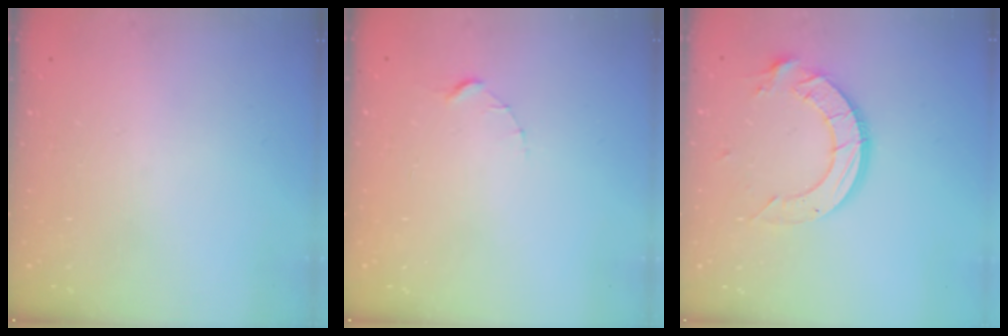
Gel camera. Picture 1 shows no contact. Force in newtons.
{"total": 1.5, "press": 1.5, "slide": 0.2}
{"total": 12.9, "press": 12.8, "slide": 1.4}